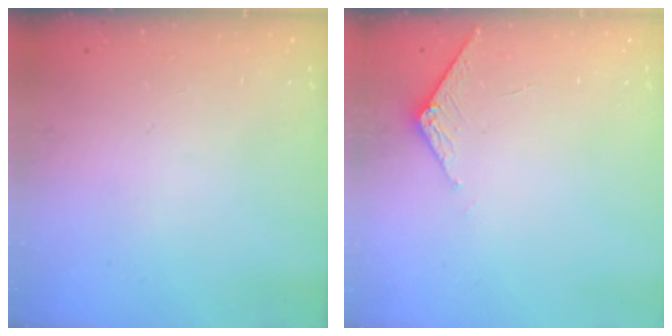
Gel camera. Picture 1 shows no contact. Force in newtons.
{"total": 2.7, "press": 2.7, "slide": 0.3}